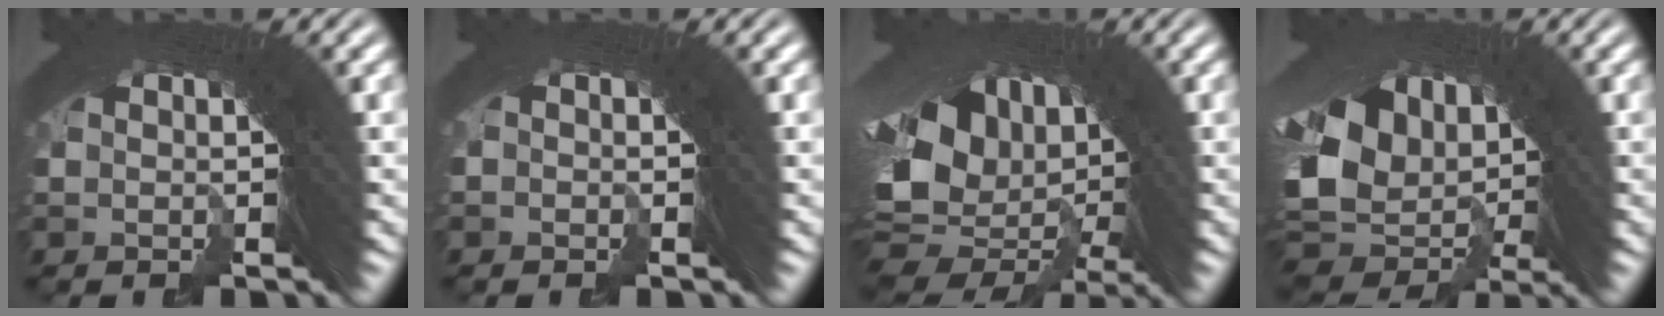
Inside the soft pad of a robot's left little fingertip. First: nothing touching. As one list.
[{"total": 1.1, "force": [-0.9, -0.2, -0.6], "torque": [0.018, 0.004, -0.017]}, {"total": 12.9, "force": [-3.8, 9.5, 7.9], "torque": [-0.164, -0.067, -0.029]}, {"total": 10.9, "force": [-2.6, 8.3, 6.5], "torque": [-0.138, -0.058, -0.019]}]